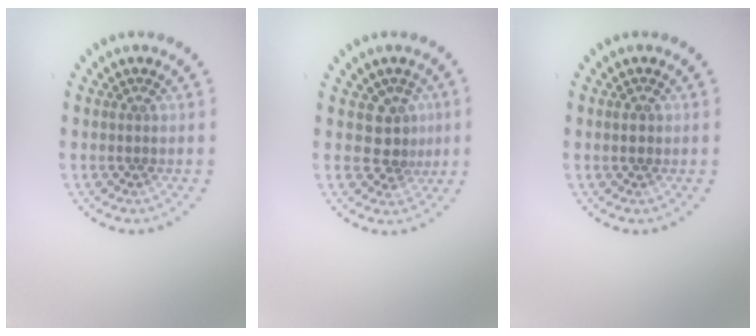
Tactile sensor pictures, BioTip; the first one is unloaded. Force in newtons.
{"total": 2.6, "press": 2.3, "slide": 1.2}
{"total": 1.2, "press": 1.2, "slide": 0.0}